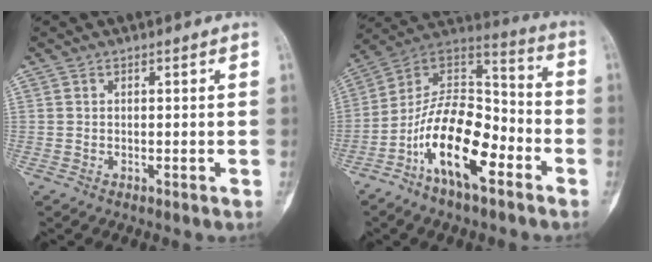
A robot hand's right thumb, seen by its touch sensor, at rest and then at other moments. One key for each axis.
{"total": 18.2, "fx": -8.1, "fy": 8.2, "fz": 14.0, "tx": -0.225, "ty": 0.073, "tz": -0.151}